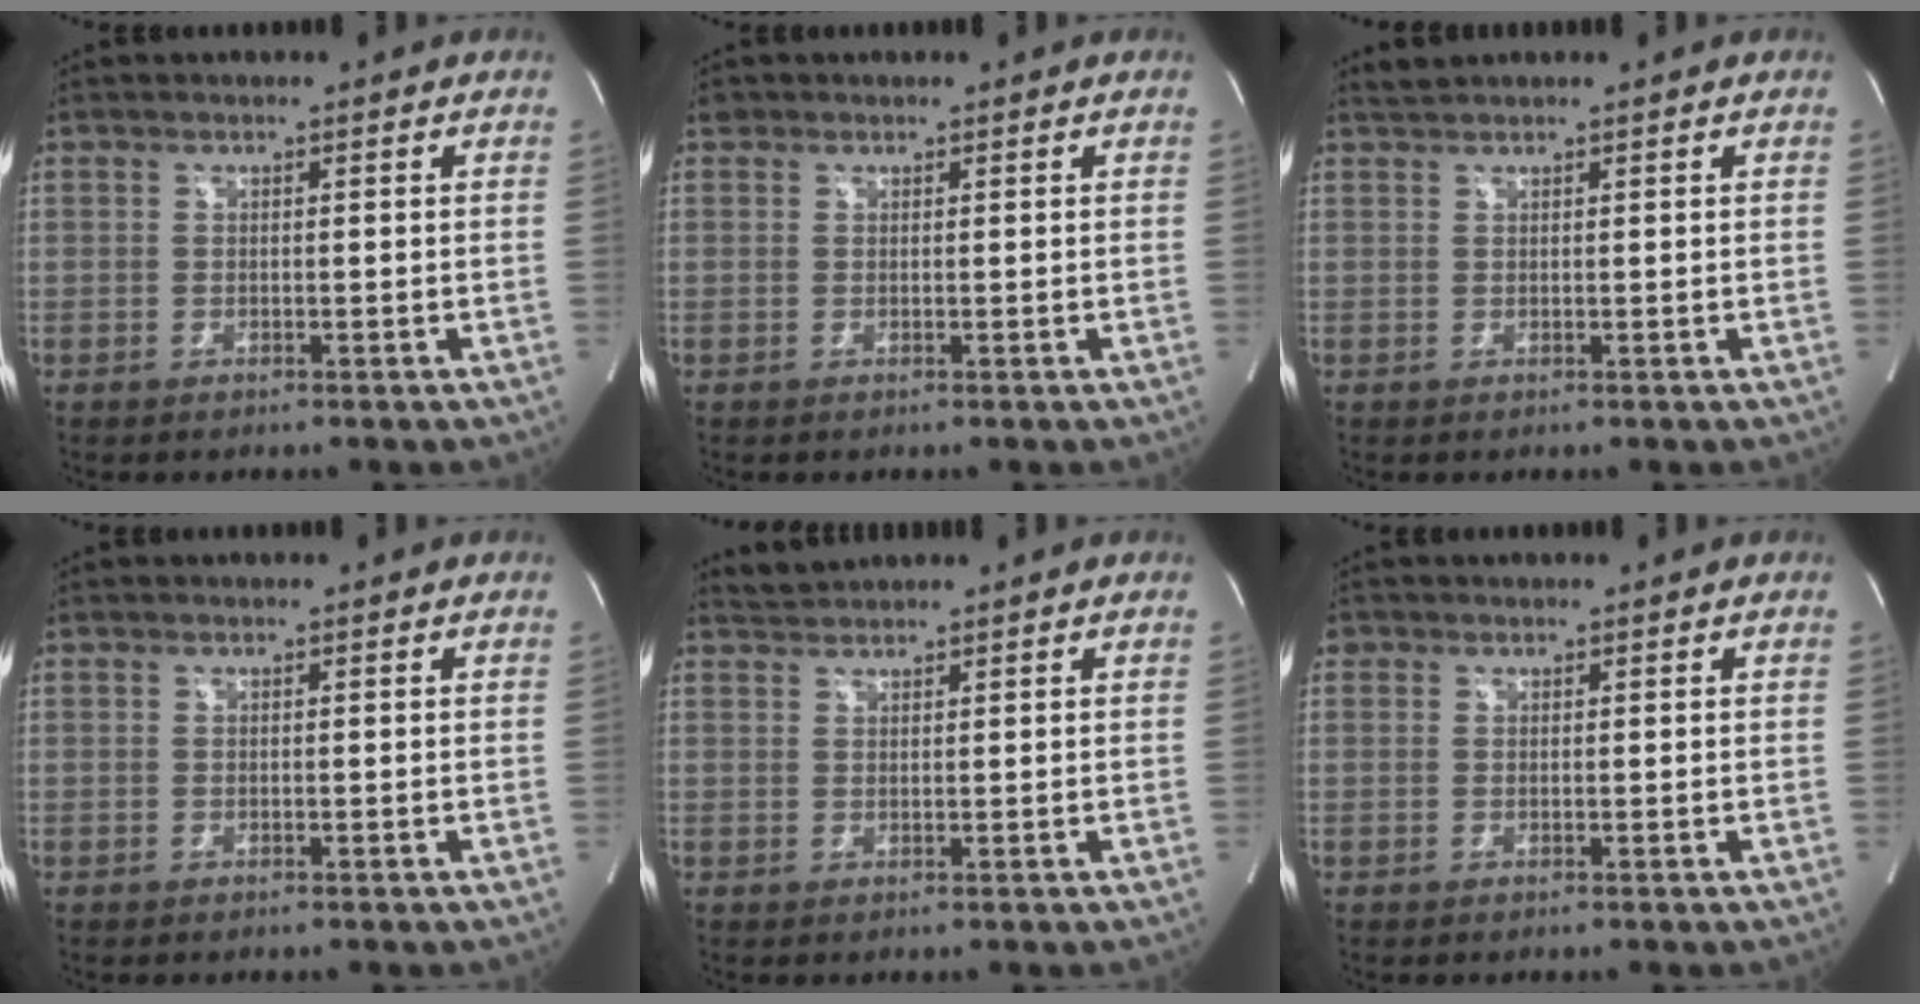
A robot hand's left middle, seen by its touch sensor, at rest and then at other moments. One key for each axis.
{"total": 0.6, "fx": 0.4, "fy": 0.5, "fz": 0.0, "tx": 0.001, "ty": 0.003, "tz": 0.005}
{"total": 1.0, "fx": 1.0, "fy": -0.3, "fz": 0.0, "tx": -0.005, "ty": 0.008, "tz": 0.026}
{"total": 0.0}
{"total": 1.7, "fx": 1.6, "fy": -0.3, "fz": -0.4, "tx": 0.000, "ty": 0.008, "tz": 0.040}
{"total": 0.7, "fx": 0.4, "fy": 0.6, "fz": 0.1, "tx": 0.007, "ty": 0.001, "tz": 0.004}